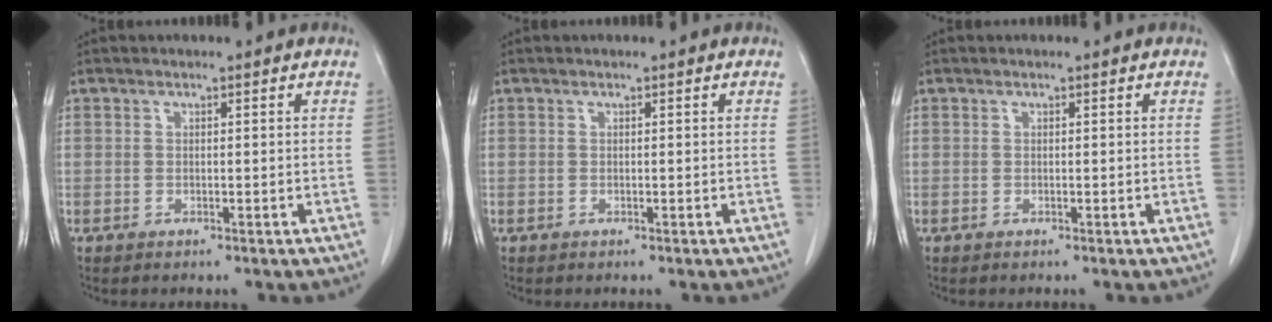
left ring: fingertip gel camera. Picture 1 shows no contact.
{"total": 0.0}
{"total": 0.0}